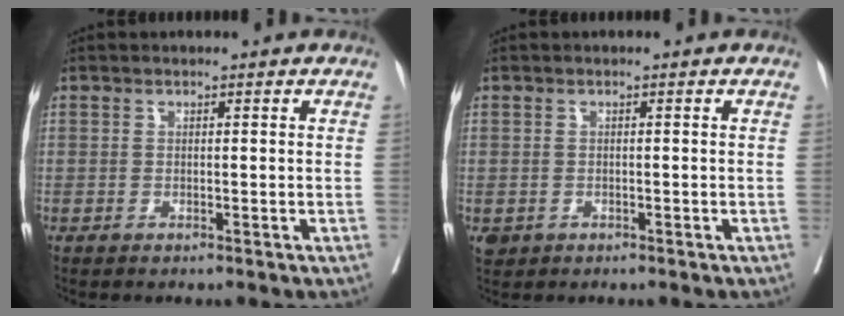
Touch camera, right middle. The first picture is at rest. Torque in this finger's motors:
{"motor_torque": [1.11, -0.85, 0.33, 0.11]}